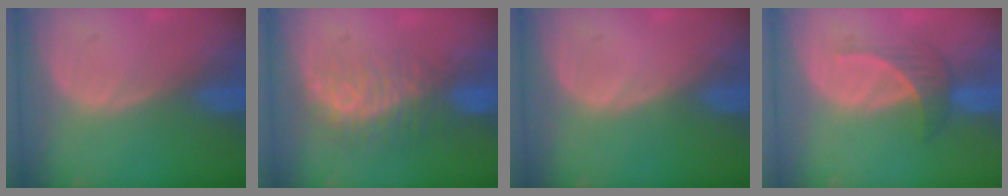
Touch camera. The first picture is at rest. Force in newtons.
{"total": 8.3, "press": 7.1, "slide": 4.4}
{"total": 0.0}
{"total": 3.6, "press": 3.5, "slide": 0.9}